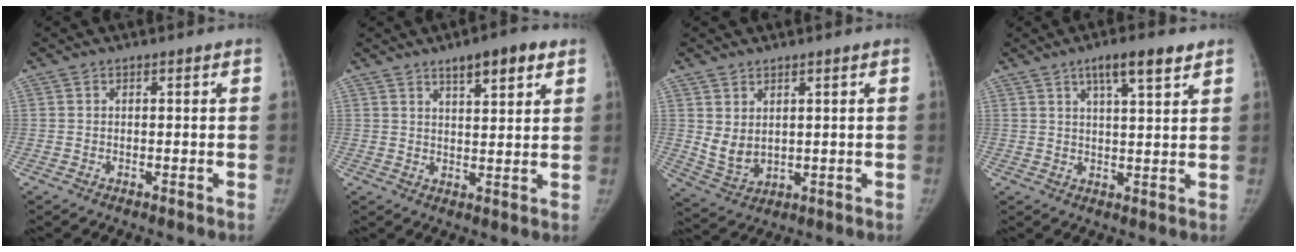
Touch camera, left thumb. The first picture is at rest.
{"total": 7.1, "force": [4.4, 2.1, 5.2], "torque": [-0.065, -0.019, 0.064]}
{"total": 5.2, "force": [1.6, 3.3, 3.6], "torque": [-0.059, -0.018, 0.048]}
{"total": 7.3, "force": [4.4, 1.6, 5.5], "torque": [-0.082, -0.016, 0.072]}